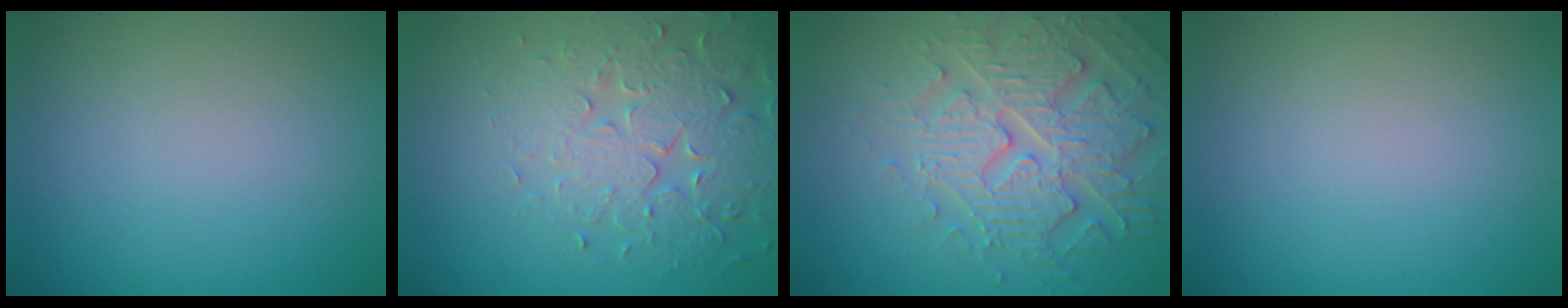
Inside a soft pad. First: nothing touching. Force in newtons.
{"total": 5.1, "press": 4.7, "slide": 1.9}
{"total": 5.2, "press": 5.0, "slide": 1.4}
{"total": 0.0}